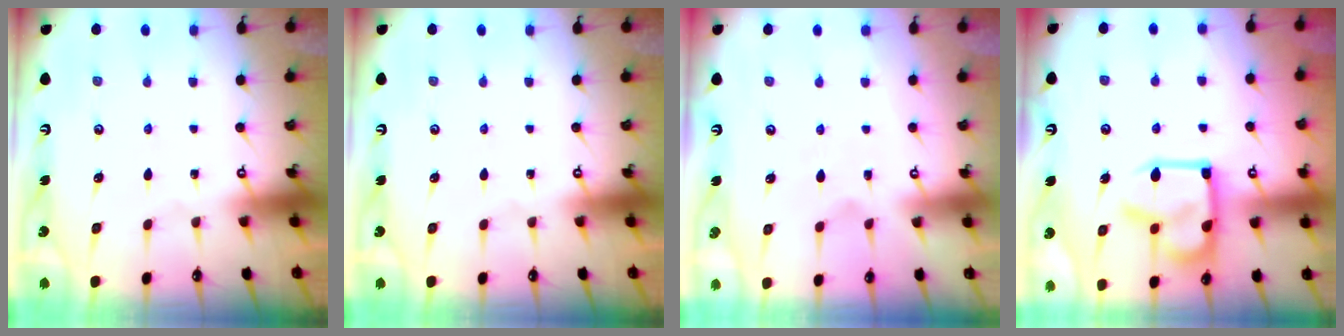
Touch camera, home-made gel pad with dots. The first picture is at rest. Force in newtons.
{"total": 0.0}
{"total": 1.2, "press": 0.4, "slide": 1.1}
{"total": 11.8, "press": 11.7, "slide": 1.3}